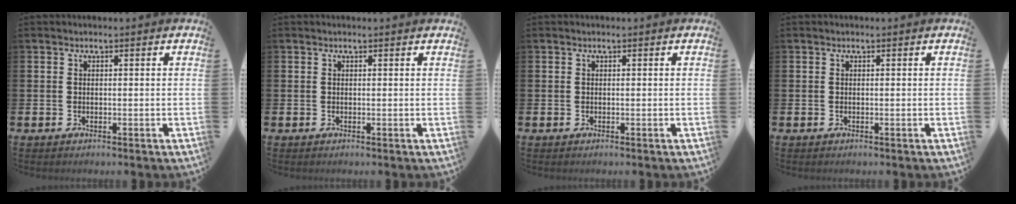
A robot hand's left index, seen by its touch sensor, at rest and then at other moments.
{"total": 0.0}
{"total": 0.0}
{"total": 0.0}